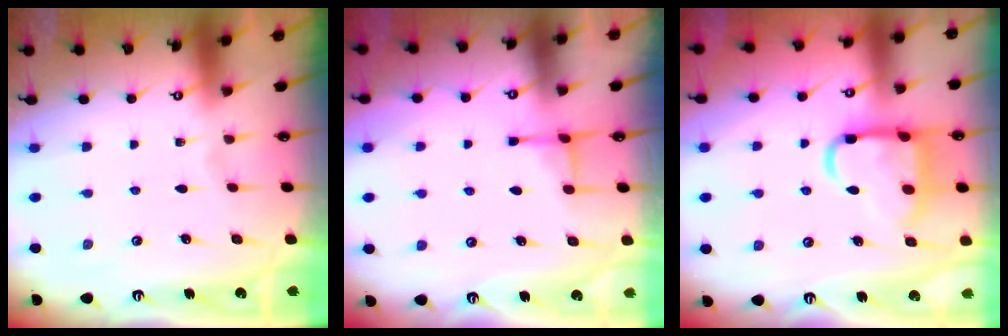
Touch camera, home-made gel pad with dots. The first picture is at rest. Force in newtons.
{"total": 3.2, "press": 3.1, "slide": 0.7}
{"total": 14.8, "press": 14.7, "slide": 1.5}